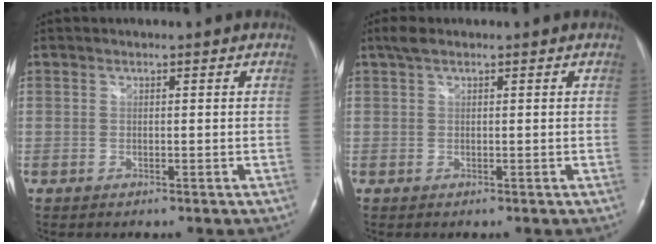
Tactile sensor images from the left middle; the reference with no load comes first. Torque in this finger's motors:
{"motor_torque": [0.40, -0.19, -0.02, 0.00]}